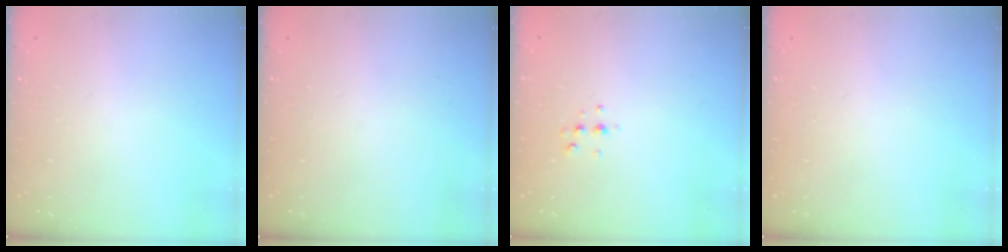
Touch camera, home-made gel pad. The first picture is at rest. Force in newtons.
{"total": 0.0}
{"total": 4.7, "press": 4.6, "slide": 0.6}
{"total": 0.0}